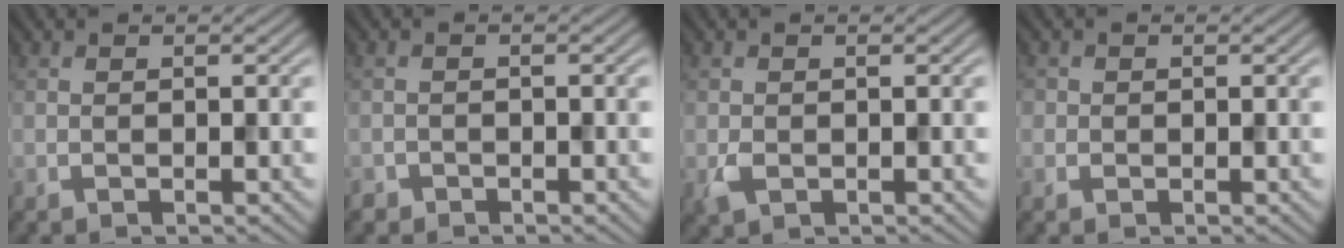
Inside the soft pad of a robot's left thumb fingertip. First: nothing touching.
{"total": 1.1, "force": [-0.8, 0.7, -0.1], "torque": [0.006, -0.001, -0.019]}
{"total": 1.7, "force": [-0.3, 1.3, 1.1], "torque": [-0.027, -0.006, -0.005]}
{"total": 1.2, "force": [0.1, 1.2, 0.1], "torque": [0.005, -0.002, -0.002]}